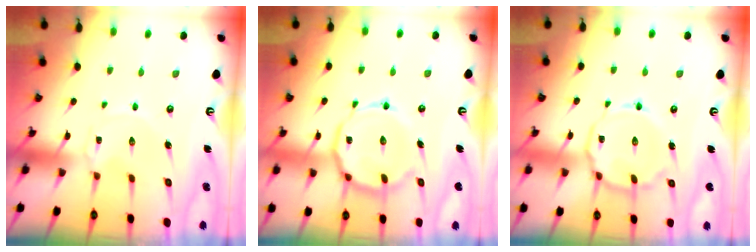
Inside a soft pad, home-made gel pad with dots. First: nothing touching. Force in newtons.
{"total": 14.2, "press": 14.2, "slide": 0.7}
{"total": 11.2, "press": 11.2, "slide": 0.7}